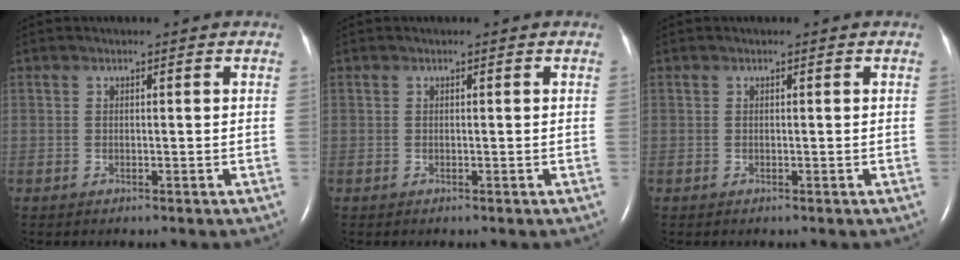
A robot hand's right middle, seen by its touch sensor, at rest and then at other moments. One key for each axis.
{"total": 0.0}
{"total": 0.0}